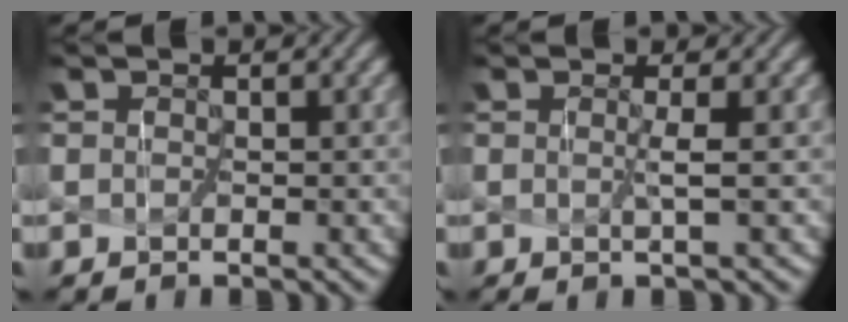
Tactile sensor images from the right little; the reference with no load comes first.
{"total": 1.5, "force": [-0.2, -0.7, 1.3], "torque": [-0.039, -0.006, 0.007]}